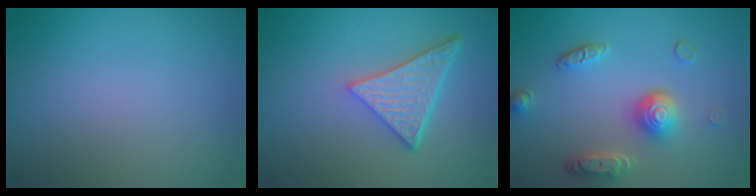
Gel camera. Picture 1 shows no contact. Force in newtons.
{"total": 5.5, "press": 4.1, "slide": 3.7}
{"total": 4.8, "press": 3.7, "slide": 3.1}